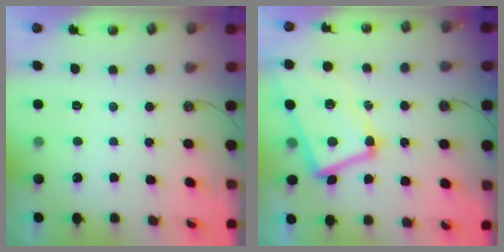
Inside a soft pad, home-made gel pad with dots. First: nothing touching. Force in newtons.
{"total": 7.4, "press": 7.3, "slide": 1.6}